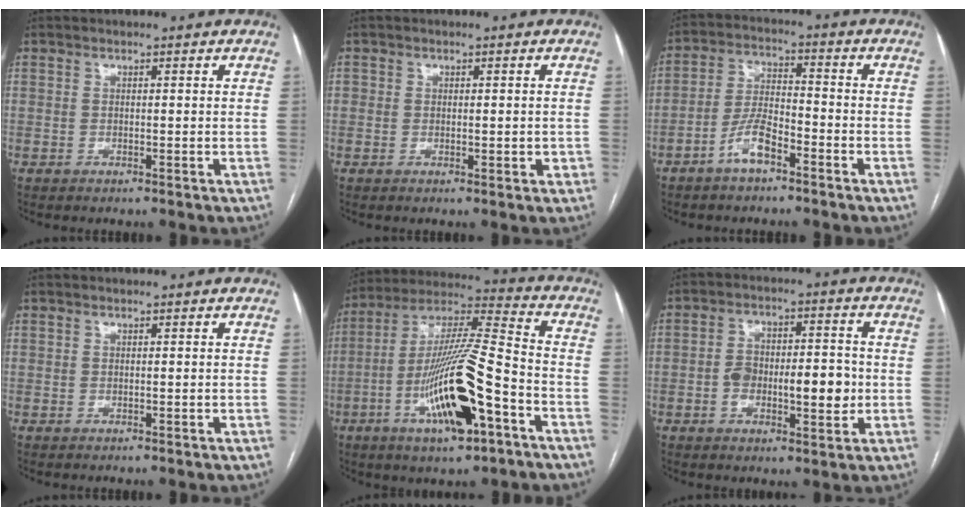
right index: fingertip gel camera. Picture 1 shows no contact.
{"total": 2.3, "force": [-0.3, 1.6, 1.6], "torque": [-0.018, 0.008, -0.001]}
{"total": 6.5, "force": [-4.0, 1.8, 4.7], "torque": [-0.102, 0.010, -0.077]}
{"total": 0.0}
{"total": 18.8, "force": [-7.3, 2.8, 17.1], "torque": [-0.331, -0.008, -0.123]}
{"total": 10.0, "force": [-1.6, 4.1, 8.9], "torque": [-0.146, 0.017, -0.022]}